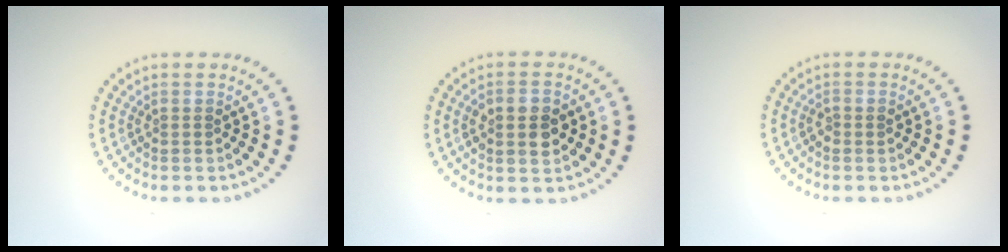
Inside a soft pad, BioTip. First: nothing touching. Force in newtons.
{"total": 3.6, "press": 3.6, "slide": 0.2}
{"total": 0.8, "press": 0.8, "slide": 0.1}